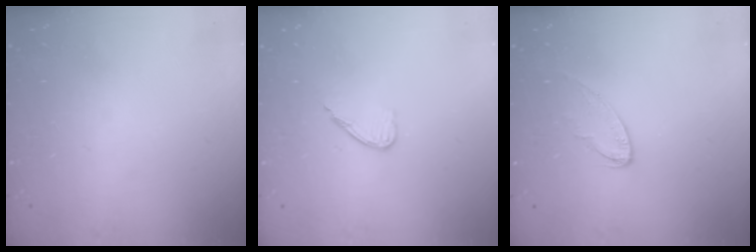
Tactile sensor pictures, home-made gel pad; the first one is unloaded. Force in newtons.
{"total": 6.6, "press": 6.6, "slide": 0.5}
{"total": 4.9, "press": 4.9, "slide": 0.4}